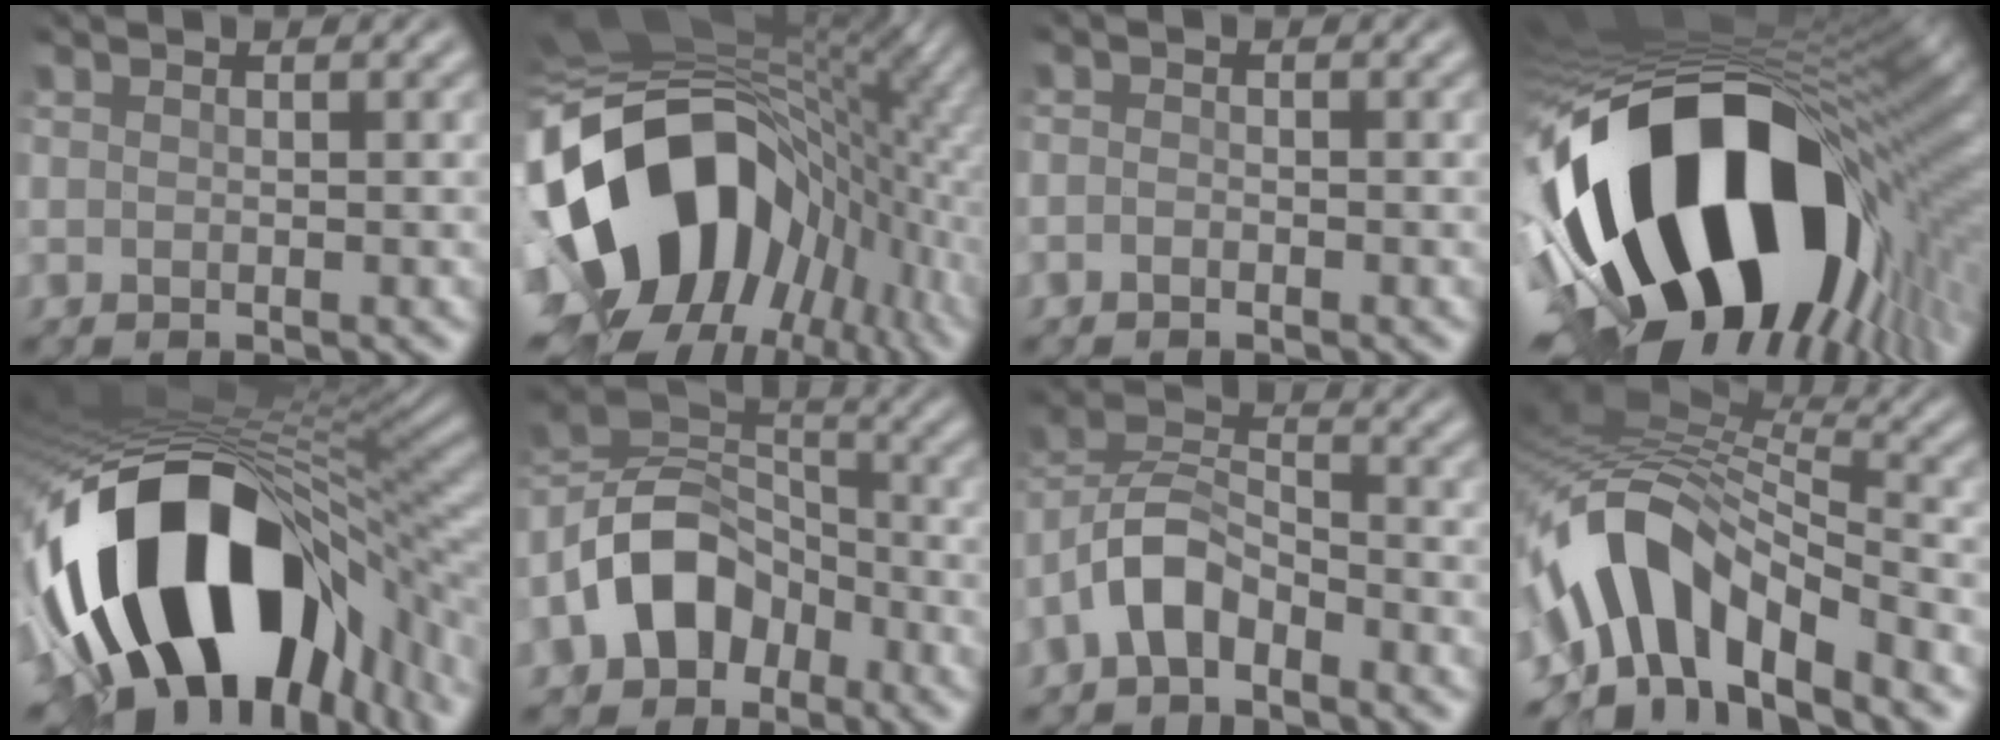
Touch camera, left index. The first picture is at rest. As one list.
[{"total": 18.8, "force": [-2.2, 13.5, 12.8], "torque": [-0.243, -0.004, -0.032]}, {"total": 0.6, "force": [-0.5, 0.2, 0.2], "torque": [-0.005, 0.005, -0.011]}, {"total": 19.9, "force": [-4.9, 11.2, 15.6], "torque": [-0.287, -0.047, -0.058]}, {"total": 18.0, "force": [-3.8, 10.1, 14.5], "torque": [-0.267, -0.019, -0.042]}, {"total": 8.7, "force": [-4.0, 6.2, 4.7], "torque": [-0.084, 0.015, -0.091]}, {"total": 4.4, "force": [-2.9, 2.0, 2.5], "torque": [-0.053, 0.018, -0.066]}, {"total": 9.1, "force": [-4.3, 4.4, 6.6], "torque": [-0.108, 0.017, -0.084]}]